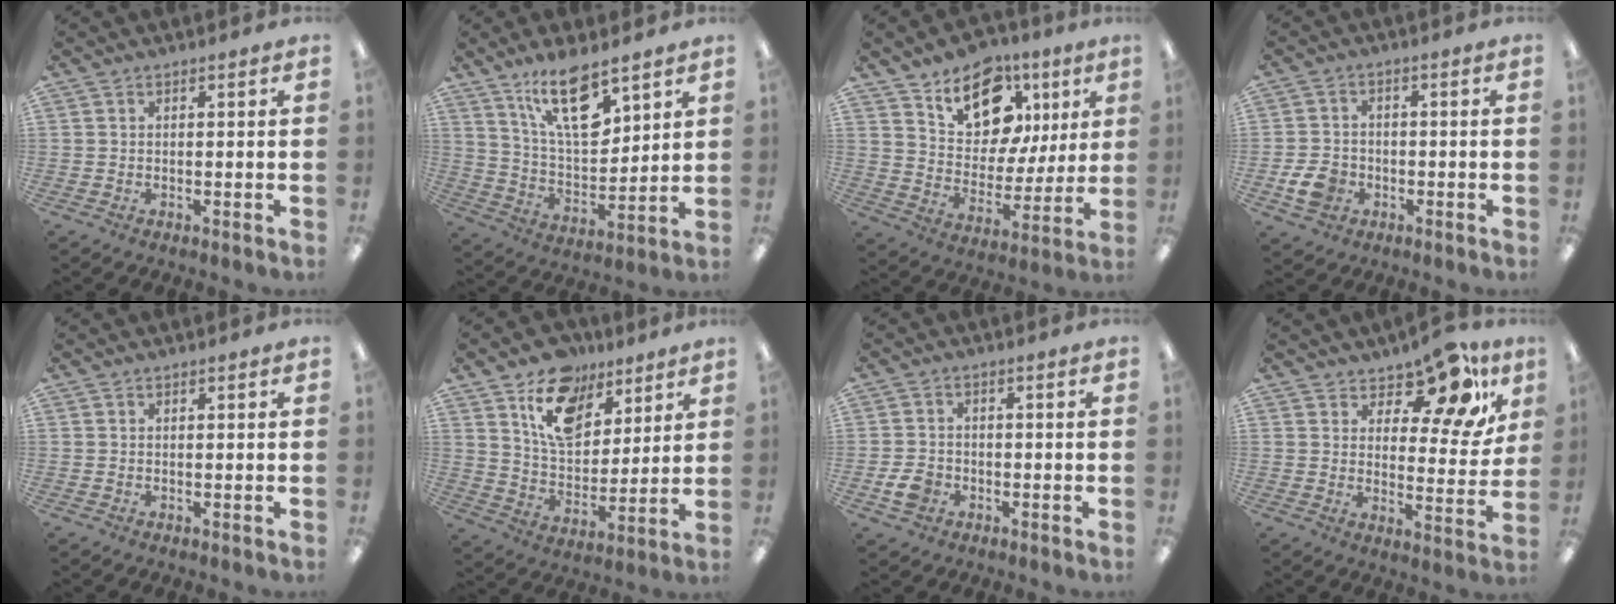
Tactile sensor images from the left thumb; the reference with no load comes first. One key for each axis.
{"total": 16.3, "fx": 10.4, "fy": 6.2, "fz": 10.9, "tx": -0.184, "ty": -0.045, "tz": 0.177}
{"total": 15.8, "fx": 9.4, "fy": 10.0, "fz": 7.8, "tx": -0.121, "ty": -0.046, "tz": 0.171}
{"total": 6.4, "fx": -2.3, "fy": 4.9, "fz": 3.3, "tx": -0.062, "ty": 0.008, "tz": -0.041}
{"total": 0.0}
{"total": 15.3, "fx": 9.2, "fy": 9.6, "fz": 7.6, "tx": -0.117, "ty": -0.042, "tz": 0.169}
{"total": 4.7, "fx": -1.8, "fy": 3.6, "fz": 2.4, "tx": -0.049, "ty": 0.005, "tz": -0.031}
{"total": 12.6, "fx": 9.6, "fy": 5.3, "fz": 6.1, "tx": -0.084, "ty": -0.068, "tz": 0.170}